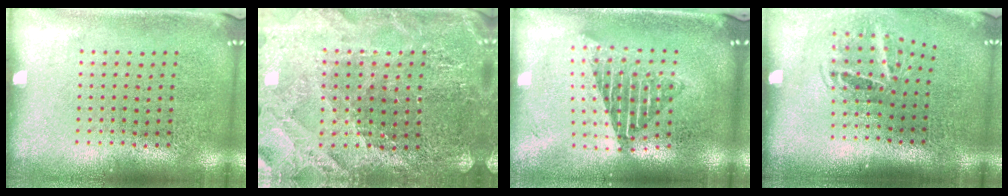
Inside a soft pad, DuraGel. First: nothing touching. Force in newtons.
{"total": 3.0, "press": 2.9, "slide": 0.4}
{"total": 1.7, "press": 1.4, "slide": 1.0}
{"total": 1.9, "press": 1.3, "slide": 1.4}